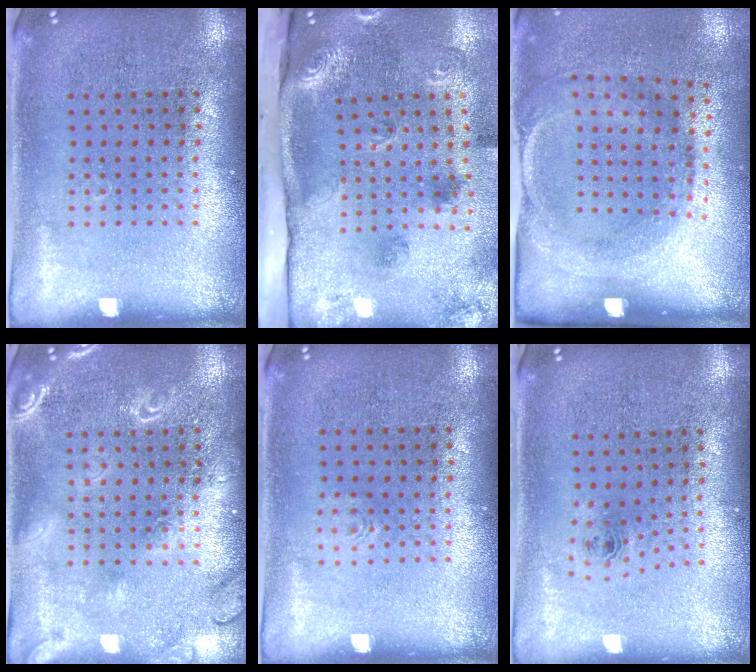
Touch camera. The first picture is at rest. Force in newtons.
{"total": 2.8, "press": 1.9, "slide": 2.1}
{"total": 1.8, "press": 1.2, "slide": 1.4}
{"total": 1.8, "press": 1.8, "slide": 0.2}
{"total": 0.6, "press": 0.6, "slide": 0.2}
{"total": 0.8, "press": 0.4, "slide": 0.7}